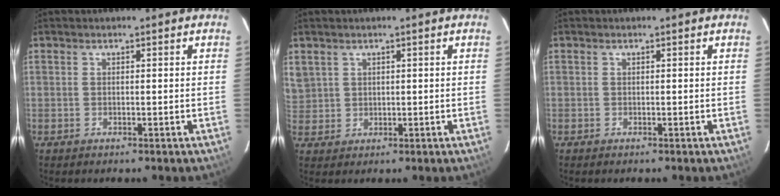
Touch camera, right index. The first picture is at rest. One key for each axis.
{"total": 5.0, "fx": 2.1, "fy": 4.4, "fz": 1.0, "tx": -0.014, "ty": 0.010, "tz": 0.053}
{"total": 0.5, "fx": -0.3, "fy": 0.4, "fz": -0.1, "tx": 0.000, "ty": 0.001, "tz": -0.005}